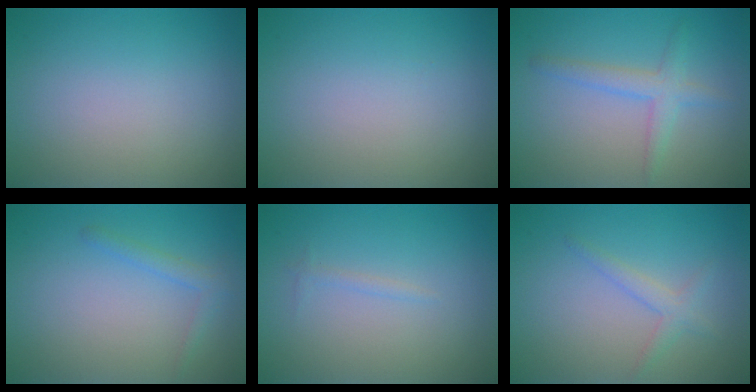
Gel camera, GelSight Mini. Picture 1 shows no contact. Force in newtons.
{"total": 0.0}
{"total": 2.4, "press": 2.4, "slide": 0.2}
{"total": 1.4, "press": 1.4, "slide": 0.1}
{"total": 0.6, "press": 0.6, "slide": 0.0}
{"total": 1.6, "press": 1.6, "slide": 0.1}